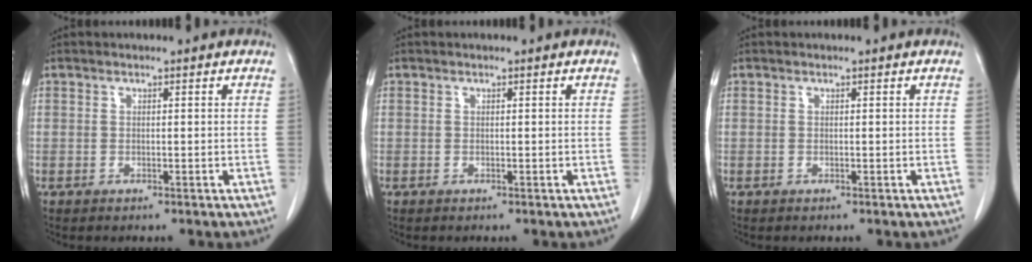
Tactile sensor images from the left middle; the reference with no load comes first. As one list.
[{"total": 0.0}, {"total": 0.0}]